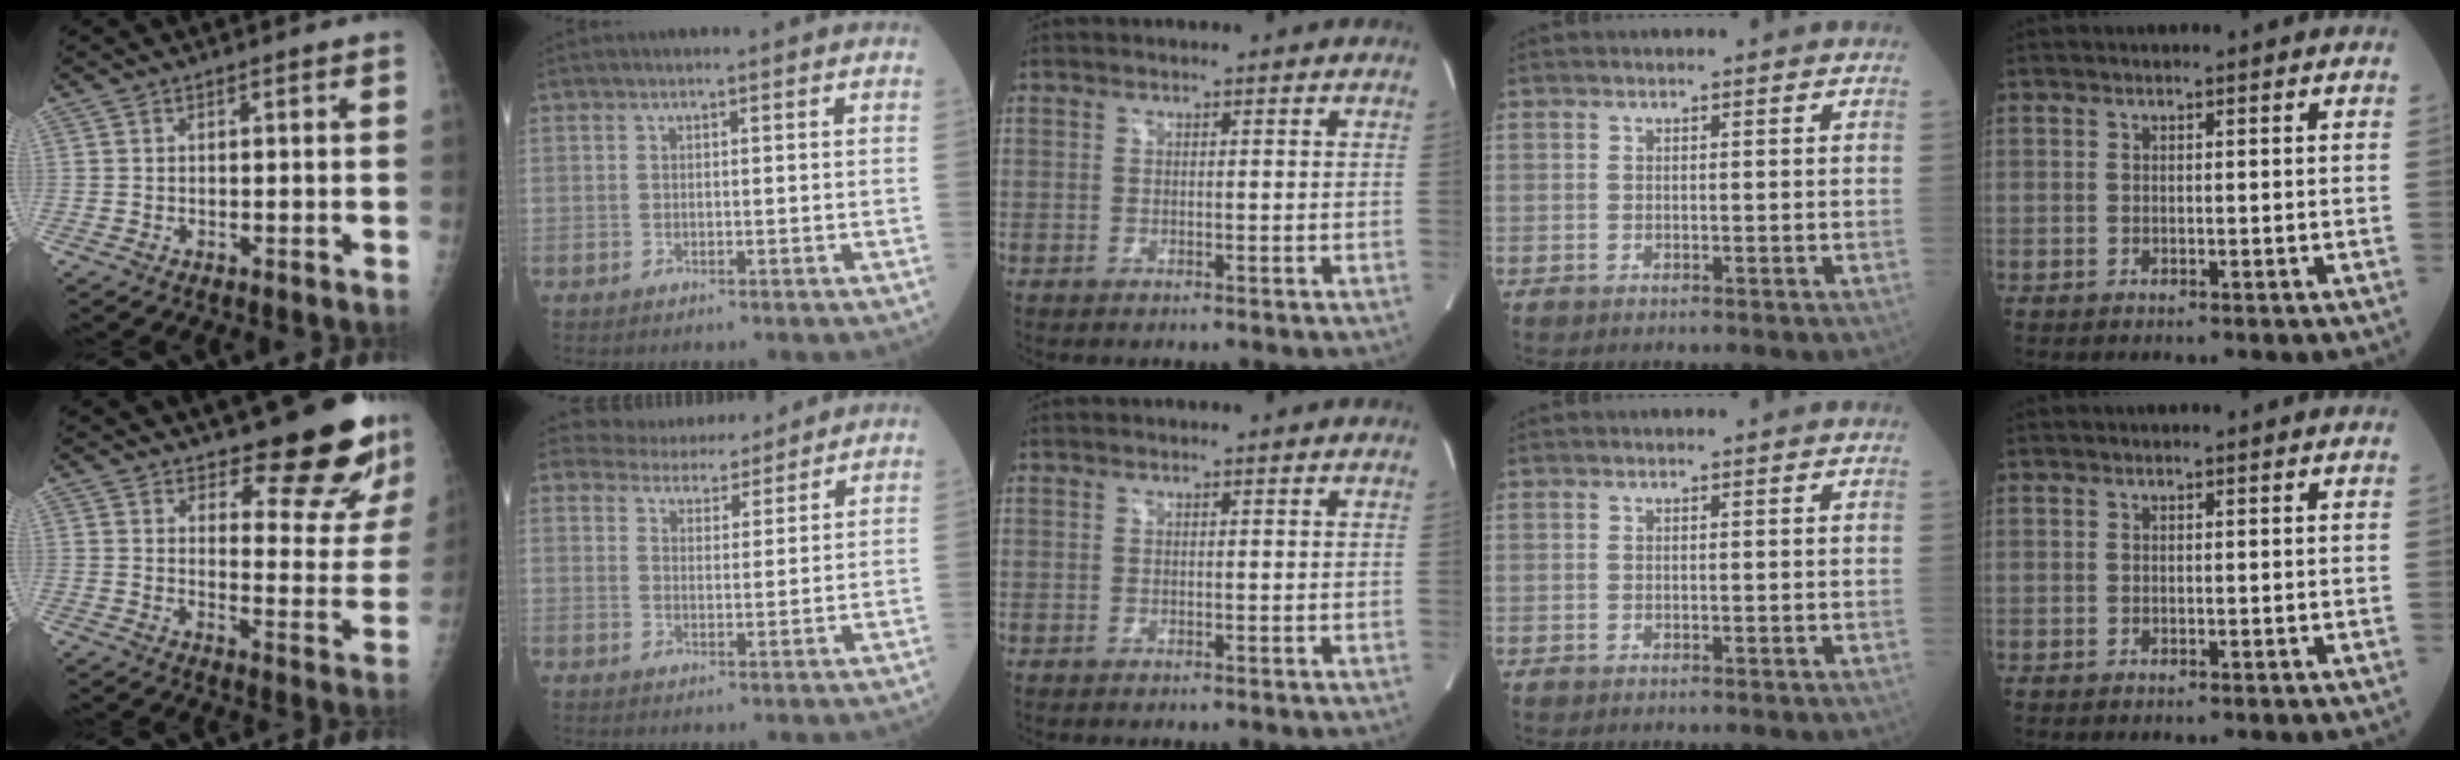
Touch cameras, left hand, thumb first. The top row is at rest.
{"thumb": {"total": 15.4, "force": [12.9, 4.1, 7.5], "torque": [-0.054, -0.116, 0.163]}, "index": {"total": 6.5, "force": [6.2, 1.8, 0.4], "torque": [-0.003, 0.006, 0.087]}}